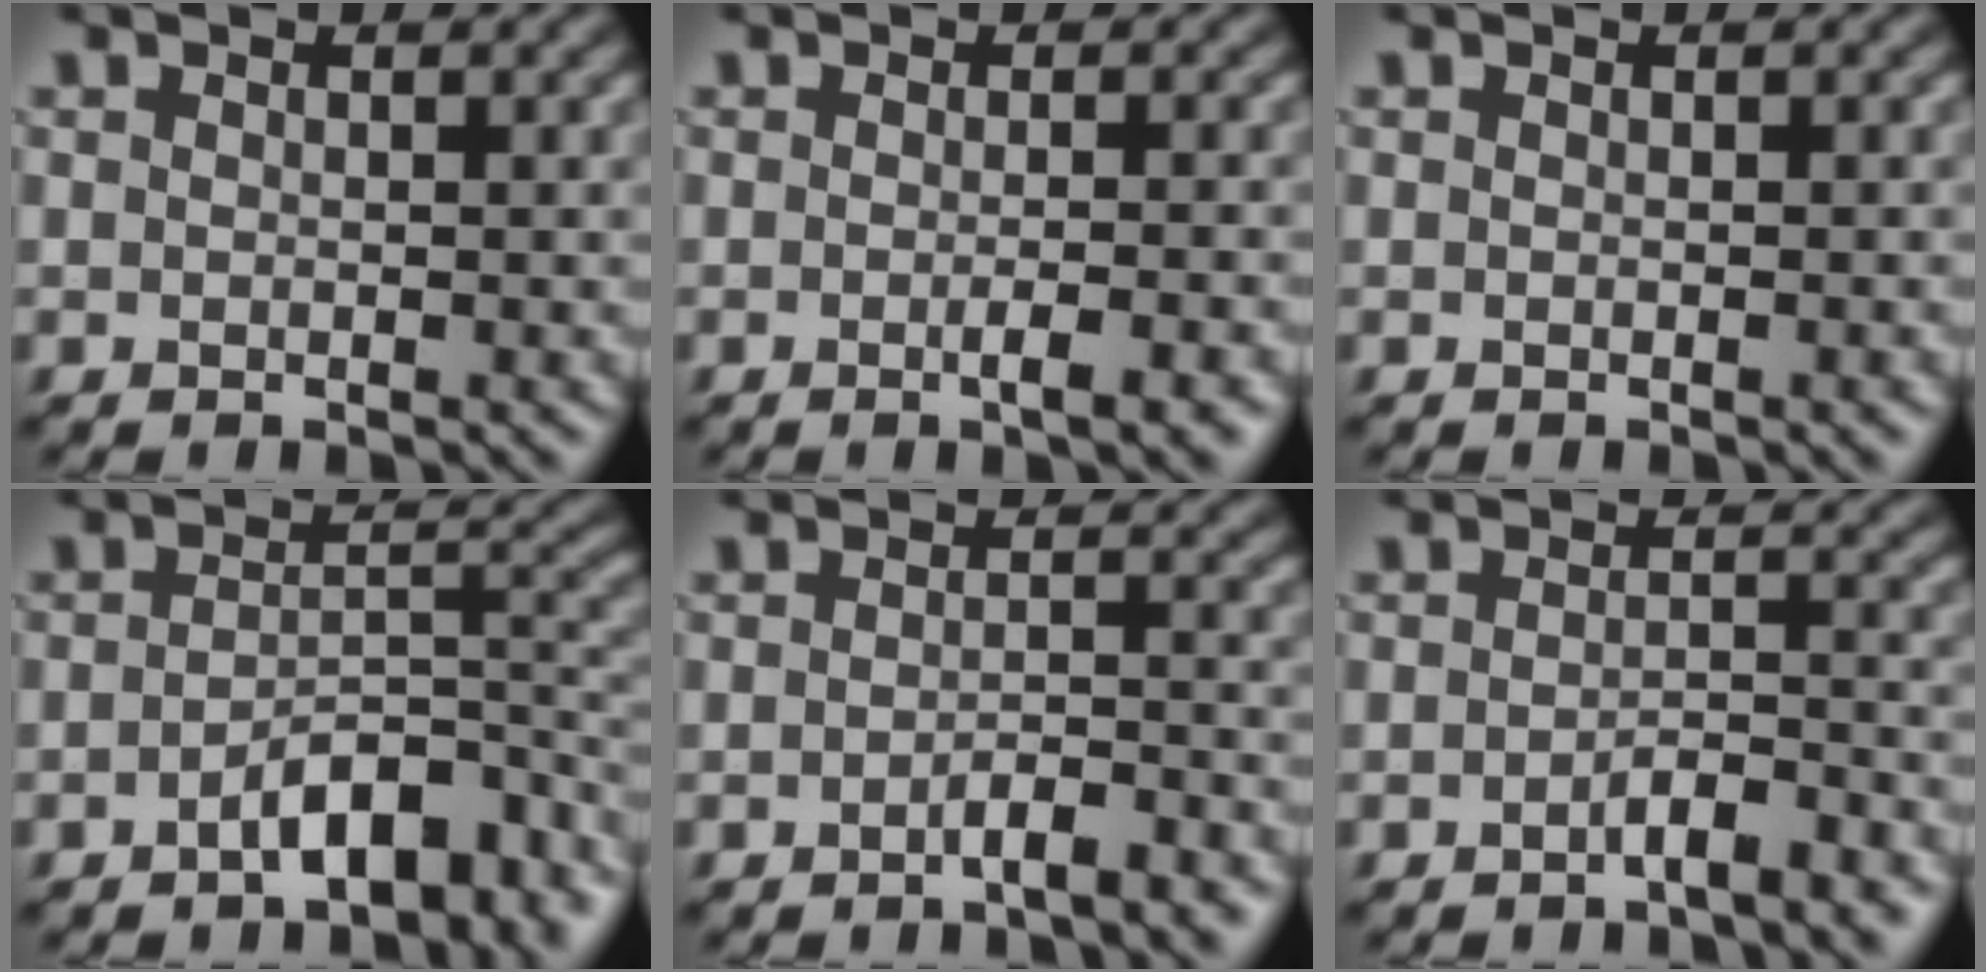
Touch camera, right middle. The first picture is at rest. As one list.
[{"total": 2.9, "force": [-0.9, 0.7, 2.6], "torque": [-0.030, 0.002, -0.016]}, {"total": 0.7, "force": [-0.2, 0.1, 0.6], "torque": [-0.005, 0.001, -0.003]}, {"total": 6.1, "force": [-3.5, 2.7, 4.2], "torque": [-0.056, 0.007, -0.059]}, {"total": 2.6, "force": [-1.6, 0.6, 1.9], "torque": [-0.029, 0.007, -0.029]}, {"total": 2.9, "force": [-1.9, 0.7, 2.1], "torque": [-0.034, 0.007, -0.036]}]